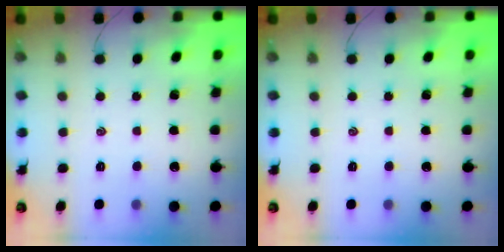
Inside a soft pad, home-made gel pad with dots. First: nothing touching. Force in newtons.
{"total": 0.0}